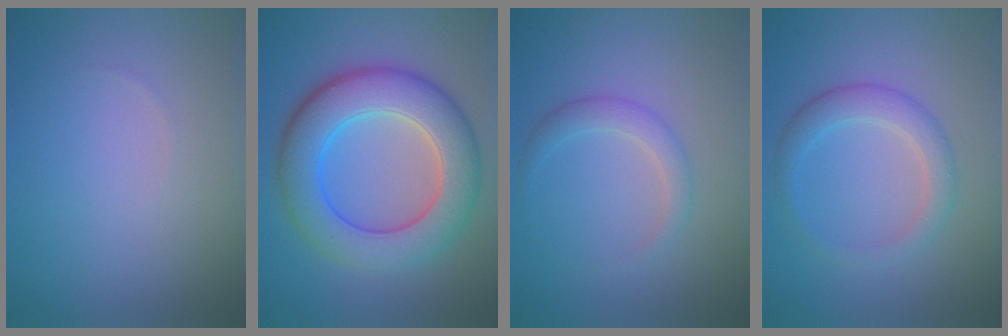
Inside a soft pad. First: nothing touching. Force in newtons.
{"total": 9.0, "press": 9.0, "slide": 0.3}
{"total": 1.9, "press": 1.9, "slide": 0.1}
{"total": 3.0, "press": 3.0, "slide": 0.1}